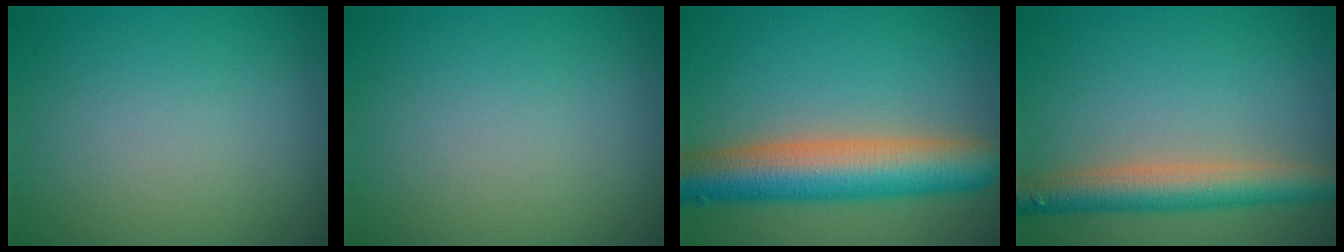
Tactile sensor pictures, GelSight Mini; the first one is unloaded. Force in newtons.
{"total": 0.0}
{"total": 8.2, "press": 8.2, "slide": 0.4}
{"total": 5.0, "press": 5.0, "slide": 0.2}